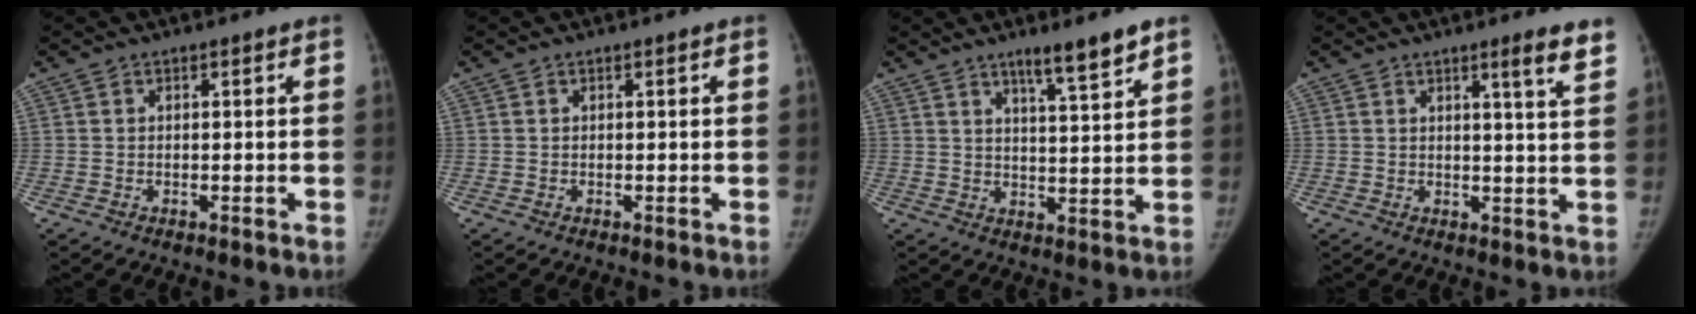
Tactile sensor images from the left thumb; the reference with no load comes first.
{"total": 0.0}
{"total": 7.3, "force": [5.3, 0.5, 5.0], "torque": [-0.076, -0.038, 0.084]}
{"total": 5.4, "force": [3.7, 0.0, 3.9], "torque": [-0.047, -0.026, 0.048]}